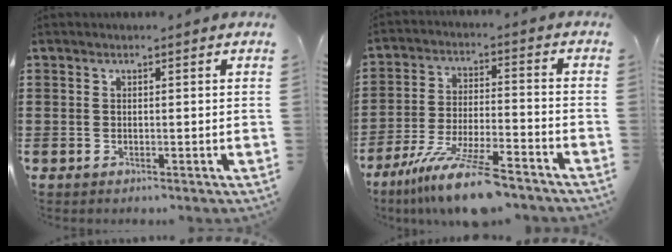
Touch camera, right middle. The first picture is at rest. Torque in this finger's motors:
{"motor_torque": [1.54, -0.60, 0.59, 0.12]}